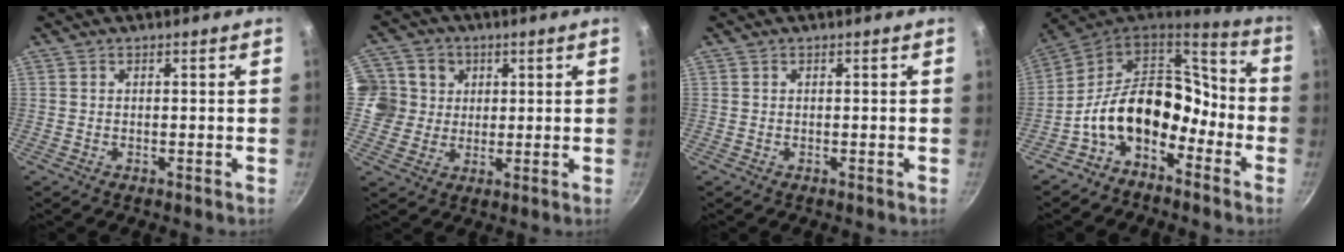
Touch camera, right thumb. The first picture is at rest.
{"total": 8.9, "force": [2.1, 8.3, 2.2], "torque": [-0.002, -0.002, 0.029]}
{"total": 0.0}
{"total": 16.4, "force": [-6.0, 11.0, 10.6], "torque": [-0.145, 0.077, -0.127]}